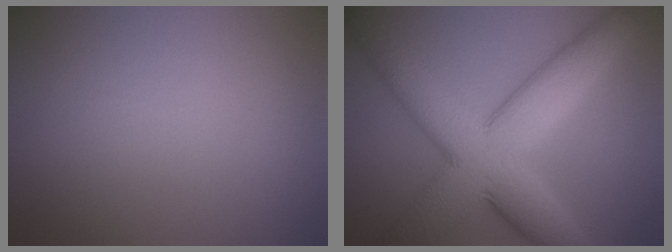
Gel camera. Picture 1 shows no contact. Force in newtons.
{"total": 10.7, "press": 10.7, "slide": 0.1}